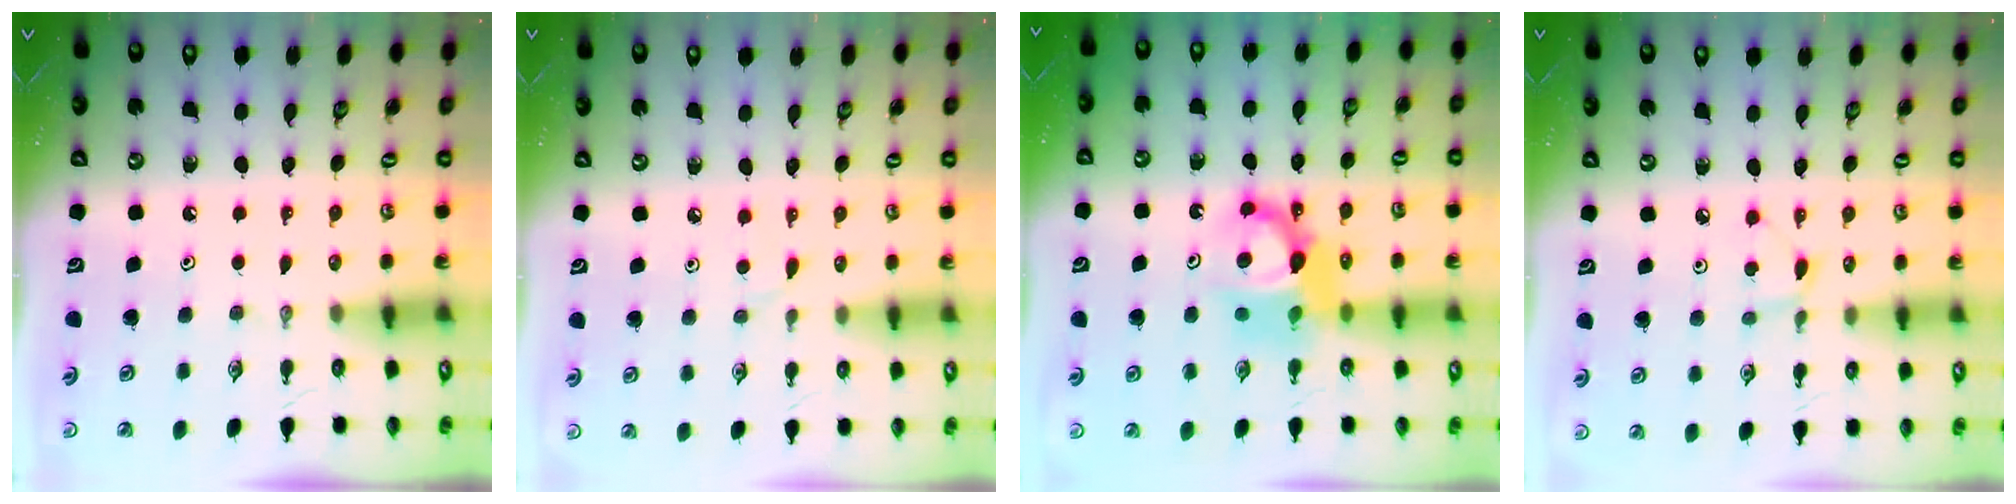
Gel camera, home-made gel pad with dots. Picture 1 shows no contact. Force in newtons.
{"total": 3.2, "press": 3.2, "slide": 0.4}
{"total": 10.4, "press": 10.2, "slide": 2.0}
{"total": 4.3, "press": 4.2, "slide": 0.7}